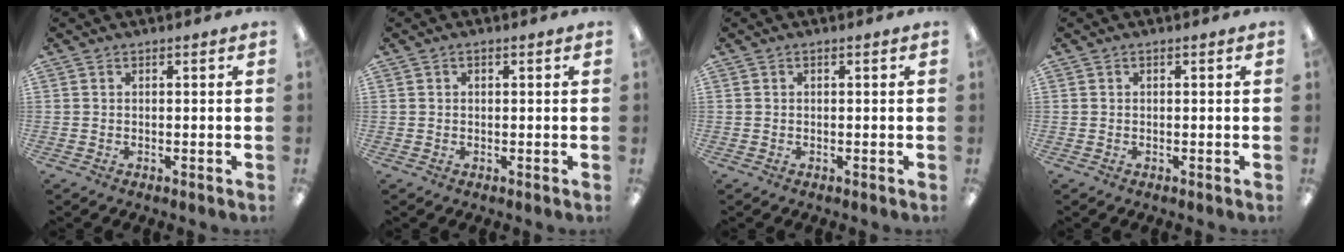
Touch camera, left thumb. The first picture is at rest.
{"total": 0.5, "force": [0.1, 0.4, 0.4], "torque": [-0.008, 0.001, 0.002]}
{"total": 0.0}
{"total": 0.0}